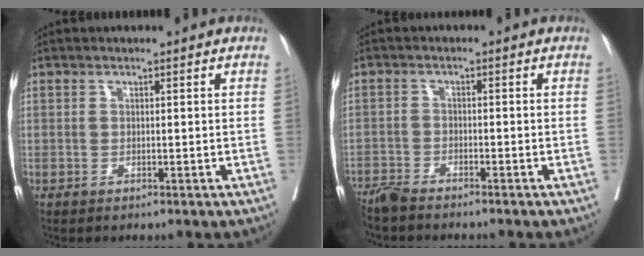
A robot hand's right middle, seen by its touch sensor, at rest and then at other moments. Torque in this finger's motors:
{"motor_torque": [-0.15, -0.52, 0.09, 0.04]}